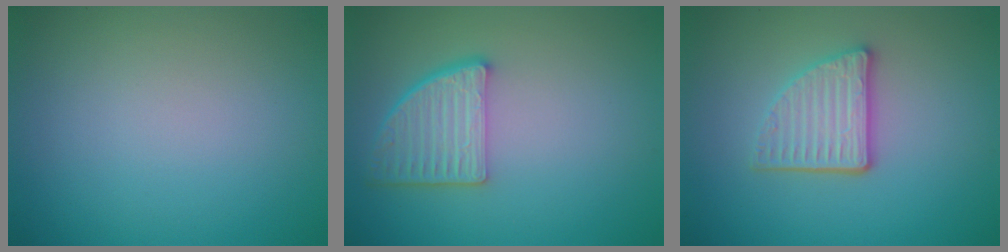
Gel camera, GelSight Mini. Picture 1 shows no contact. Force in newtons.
{"total": 4.6, "press": 3.9, "slide": 2.4}
{"total": 3.8, "press": 3.1, "slide": 2.1}